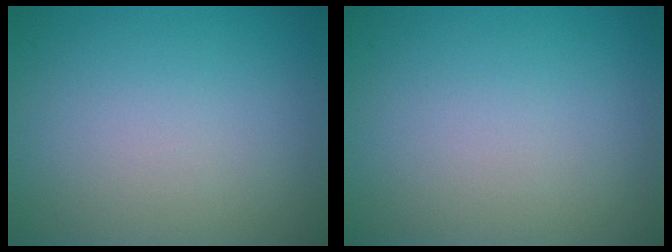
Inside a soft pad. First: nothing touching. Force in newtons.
{"total": 0.0}